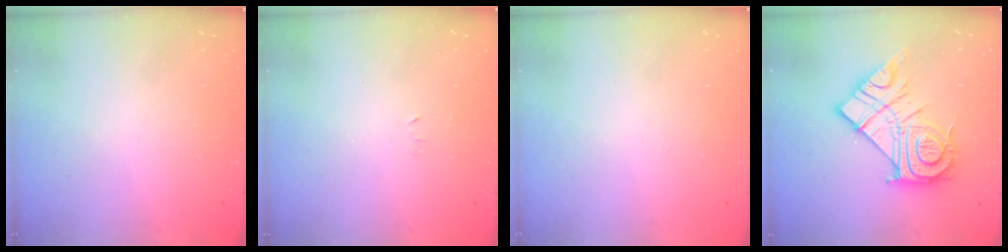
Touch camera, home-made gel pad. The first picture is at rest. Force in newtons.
{"total": 2.4, "press": 2.4, "slide": 0.4}
{"total": 0.0}
{"total": 20.9, "press": 20.8, "slide": 1.9}